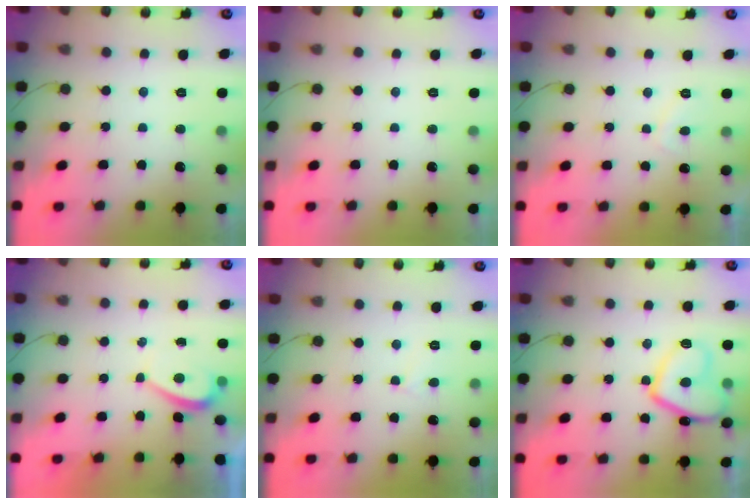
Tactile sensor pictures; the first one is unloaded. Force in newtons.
{"total": 0.0}
{"total": 1.5, "press": 1.4, "slide": 0.7}
{"total": 1.3, "press": 1.1, "slide": 0.5}
{"total": 2.0, "press": 2.0, "slide": 0.2}
{"total": 12.0, "press": 11.8, "slide": 1.6}